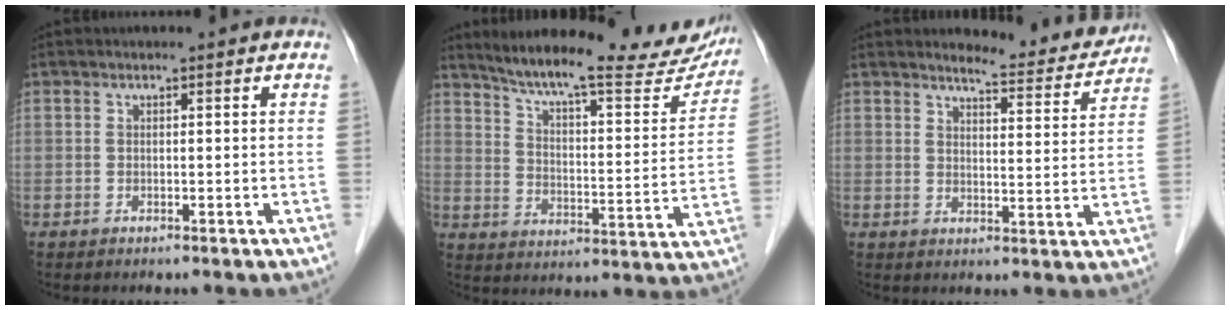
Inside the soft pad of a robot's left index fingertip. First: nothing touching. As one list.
[{"total": 23.9, "force": [21.0, 3.6, 10.8], "torque": [-0.160, -0.037, 0.278]}, {"total": 8.3, "force": [8.1, 1.0, 1.6], "torque": [-0.022, -0.018, 0.097]}]